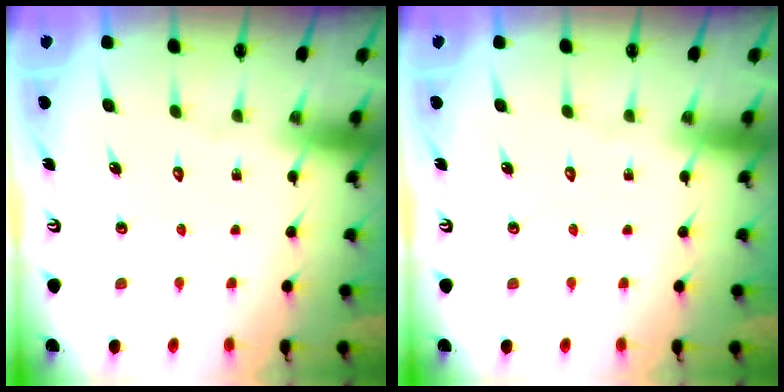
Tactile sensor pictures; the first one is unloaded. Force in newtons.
{"total": 0.0}